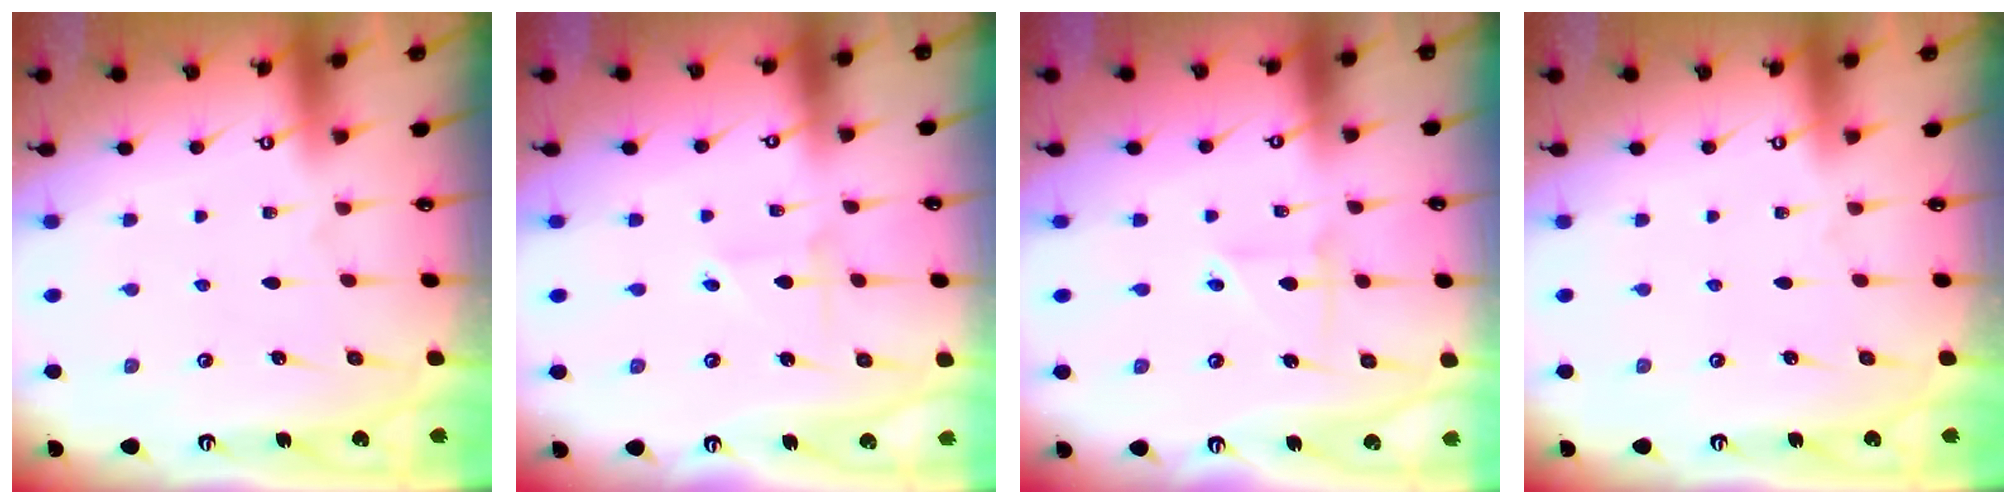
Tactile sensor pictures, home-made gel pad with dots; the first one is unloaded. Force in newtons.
{"total": 1.8, "press": 1.7, "slide": 0.2}
{"total": 2.5, "press": 2.5, "slide": 0.3}
{"total": 0.0}